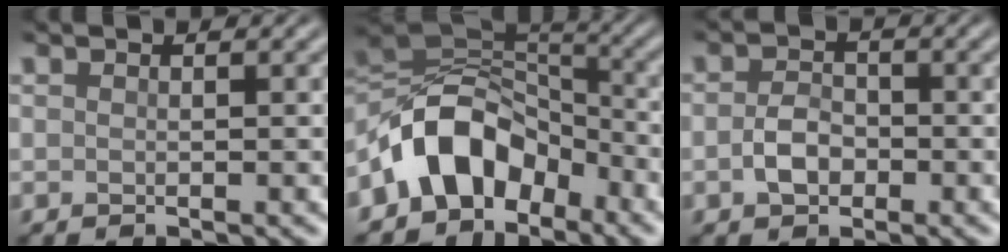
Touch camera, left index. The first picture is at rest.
{"total": 8.0, "force": [-4.3, 5.2, 4.3], "torque": [-0.050, 0.012, -0.091]}
{"total": 2.6, "force": [-0.7, 1.8, 1.6], "torque": [-0.033, 0.001, -0.019]}